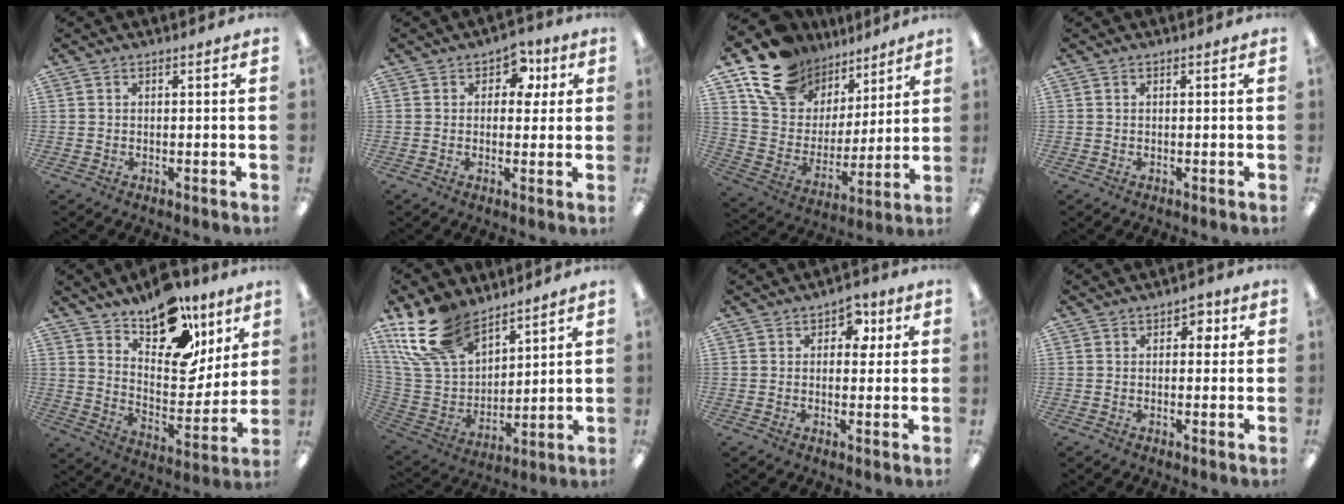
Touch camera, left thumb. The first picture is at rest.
{"total": 6.5, "force": [2.5, 4.5, 4.0], "torque": [-0.037, -0.003, 0.038]}
{"total": 16.3, "force": [11.9, 10.1, 4.8], "torque": [-0.109, -0.076, 0.226]}
{"total": 0.0}
{"total": 17.8, "force": [12.8, 8.9, 8.7], "torque": [-0.127, -0.083, 0.223]}
{"total": 18.6, "force": [13.0, 10.1, 8.8], "torque": [-0.216, -0.060, 0.243]}
{"total": 5.5, "force": [2.1, 3.7, 3.4], "torque": [-0.031, -0.003, 0.030]}
{"total": 2.5, "force": [0.7, 1.7, 1.7], "torque": [-0.019, 0.003, 0.007]}